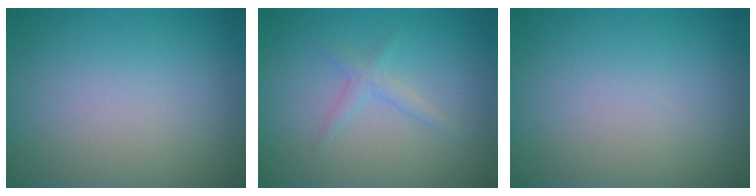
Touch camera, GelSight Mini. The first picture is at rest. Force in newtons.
{"total": 1.3, "press": 1.3, "slide": 0.0}
{"total": 0.0}